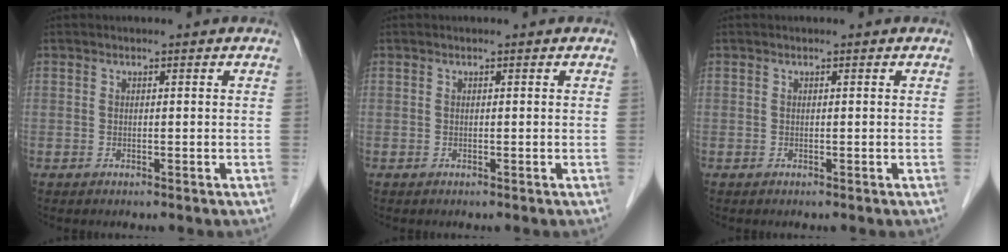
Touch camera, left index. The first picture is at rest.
{"total": 0.0}
{"total": 0.0}